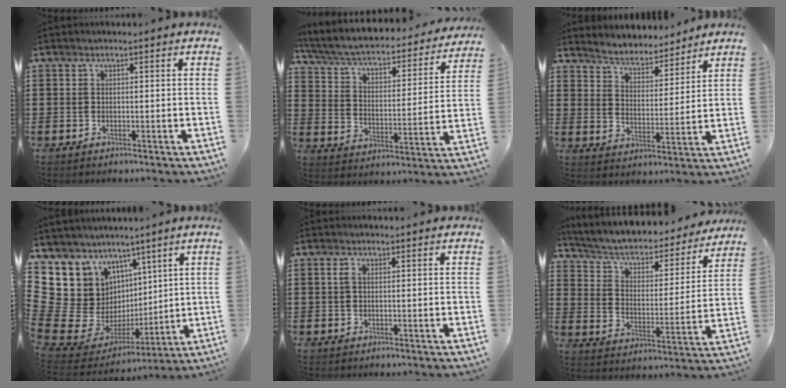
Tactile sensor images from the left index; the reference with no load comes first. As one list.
[{"total": 5.1, "force": [4.3, 0.8, 2.5], "torque": [-0.070, -0.041, 0.068]}, {"total": 4.3, "force": [4.3, 0.4, -0.1], "torque": [-0.024, -0.035, 0.070]}, {"total": 11.6, "force": [2.9, 11.1, 1.7], "torque": [-0.084, -0.049, 0.079]}, {"total": 1.2, "force": [0.2, 0.5, 1.0], "torque": [-0.022, 0.006, 0.003]}, {"total": 4.1, "force": [3.1, 2.0, 1.8], "torque": [-0.054, -0.025, 0.043]}]